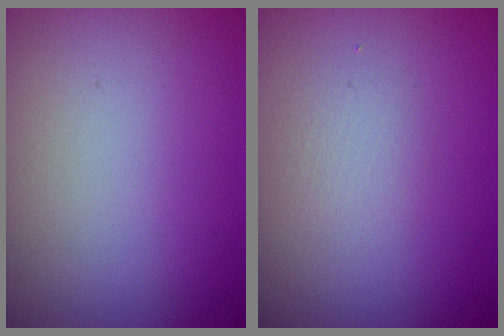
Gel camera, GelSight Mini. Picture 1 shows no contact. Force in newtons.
{"total": 1.4, "press": 1.4, "slide": 0.1}